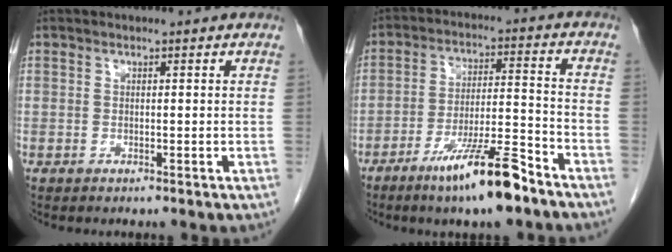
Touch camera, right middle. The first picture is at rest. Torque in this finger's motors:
{"motor_torque": [1.22, -0.92, 0.54, 0.14]}